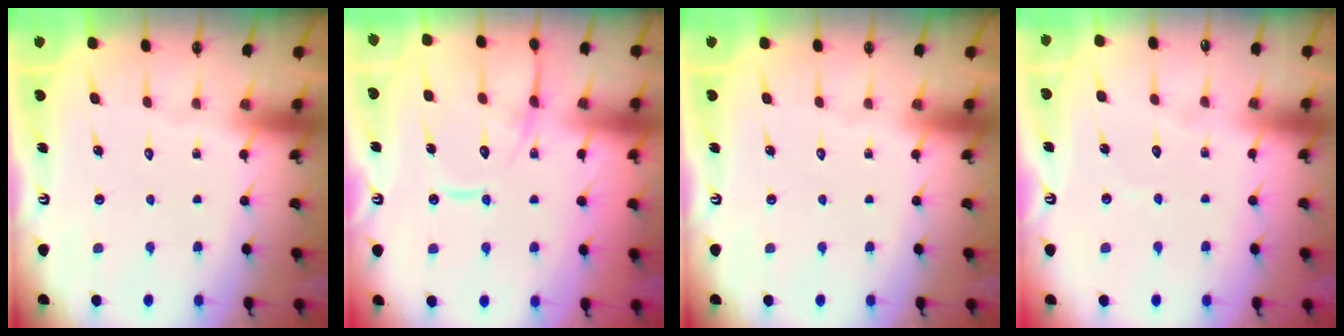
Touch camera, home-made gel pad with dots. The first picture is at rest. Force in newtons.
{"total": 15.5, "press": 15.4, "slide": 1.4}
{"total": 0.0}
{"total": 3.4, "press": 3.4, "slide": 0.1}